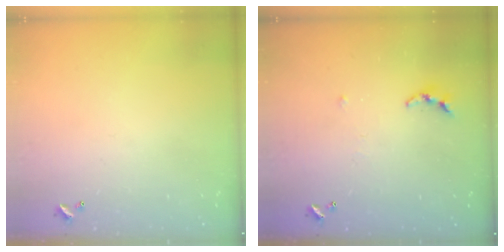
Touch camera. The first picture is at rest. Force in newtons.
{"total": 4.0, "press": 3.9, "slide": 0.5}